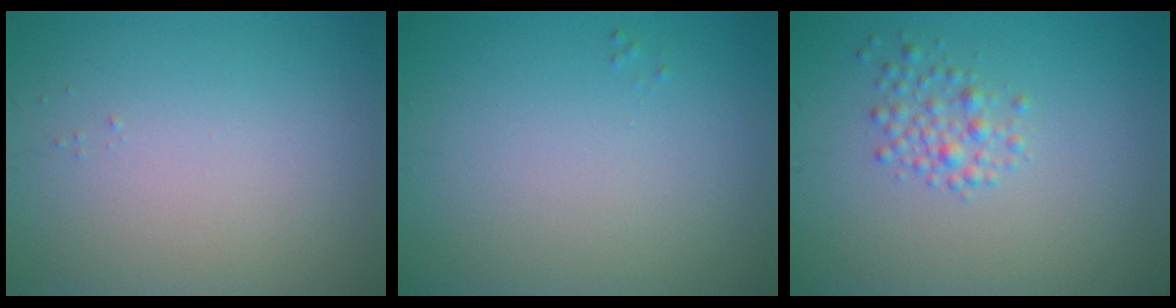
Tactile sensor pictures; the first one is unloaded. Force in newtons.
{"total": 0.0}
{"total": 1.9, "press": 1.9, "slide": 0.1}